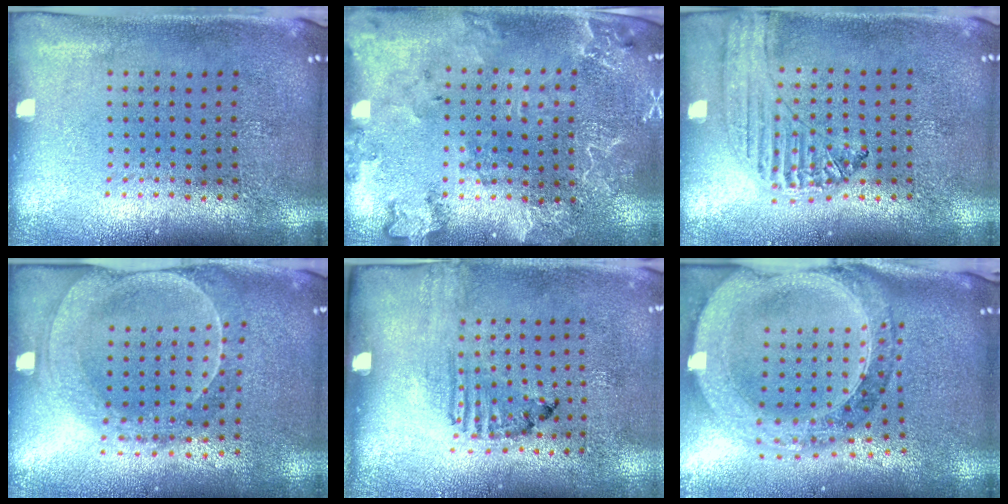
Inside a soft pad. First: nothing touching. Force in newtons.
{"total": 2.3, "press": 2.2, "slide": 0.4}
{"total": 0.8, "press": 0.8, "slide": 0.1}
{"total": 1.9, "press": 1.8, "slide": 0.6}
{"total": 1.7, "press": 1.0, "slide": 1.4}
{"total": 2.3, "press": 2.1, "slide": 1.0}